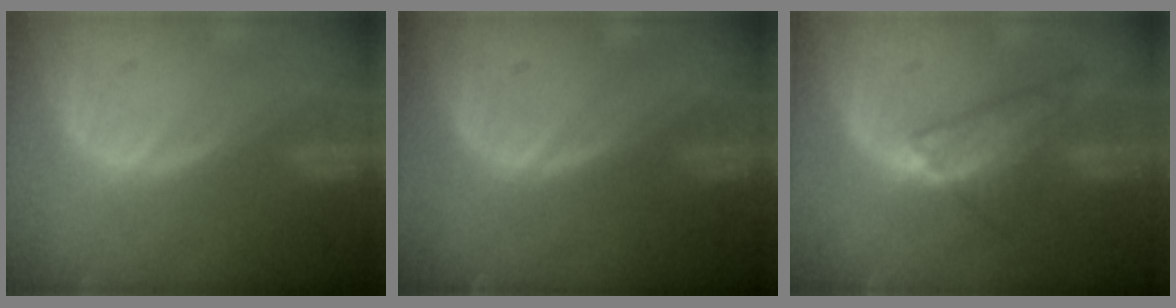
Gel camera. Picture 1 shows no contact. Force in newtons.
{"total": 0.0}
{"total": 7.6, "press": 6.4, "slide": 4.0}